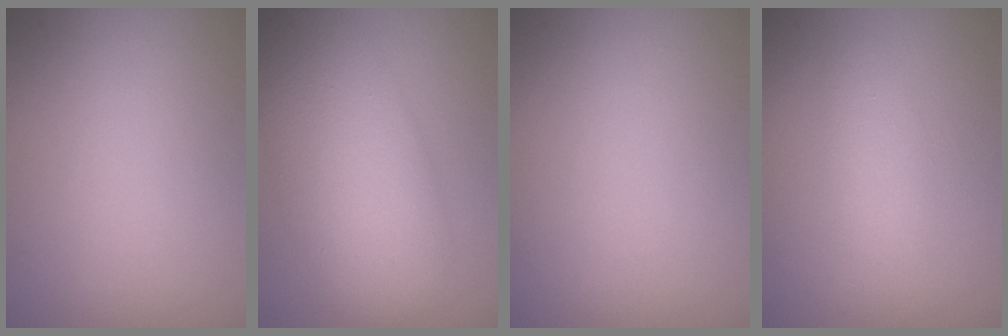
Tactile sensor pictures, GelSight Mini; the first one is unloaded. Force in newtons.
{"total": 8.4, "press": 8.4, "slide": 0.1}
{"total": 0.0}
{"total": 2.1, "press": 2.1, "slide": 0.1}